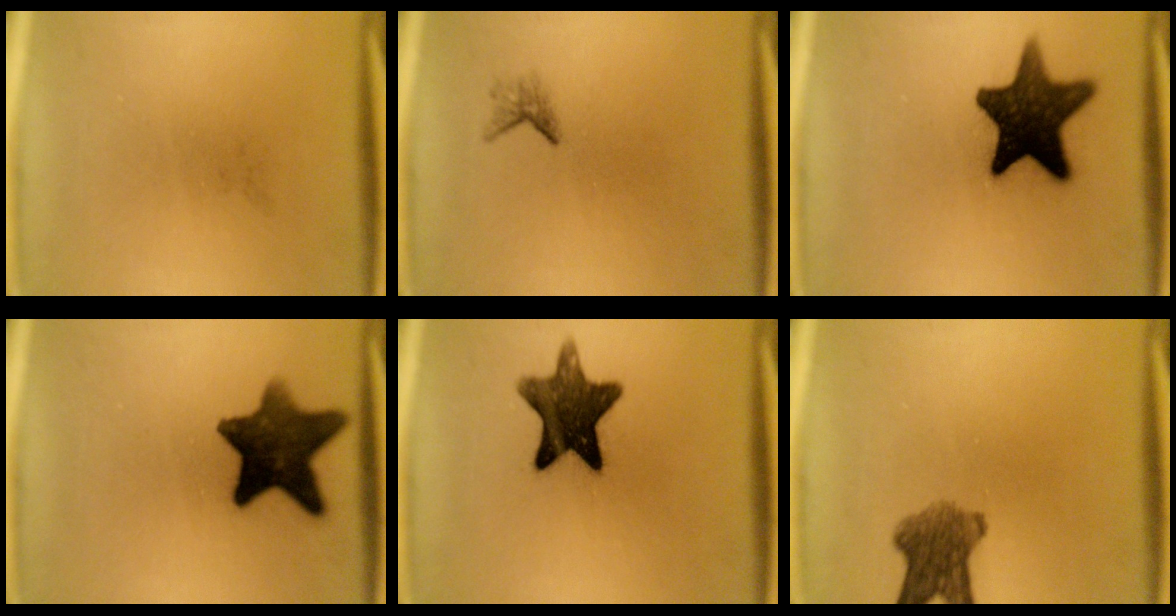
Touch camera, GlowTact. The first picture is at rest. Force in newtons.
{"total": 1.2}
{"total": 15.9}
{"total": 12.4}
{"total": 12.4}
{"total": 6.9}